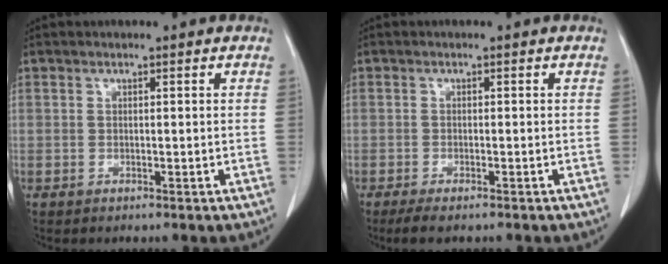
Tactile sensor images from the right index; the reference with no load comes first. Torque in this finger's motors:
{"motor_torque": [-0.10, -0.04, 0.10, 0.03]}